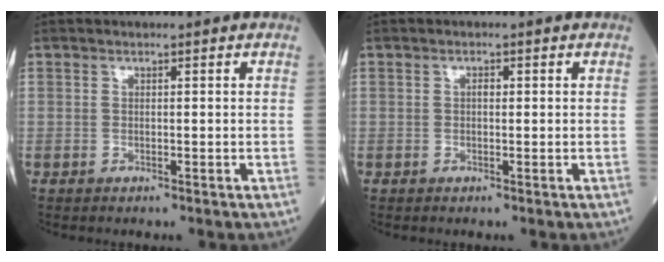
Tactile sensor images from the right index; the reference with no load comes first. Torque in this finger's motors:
{"motor_torque": [0.14, 0.01, 0.12, 0.03]}